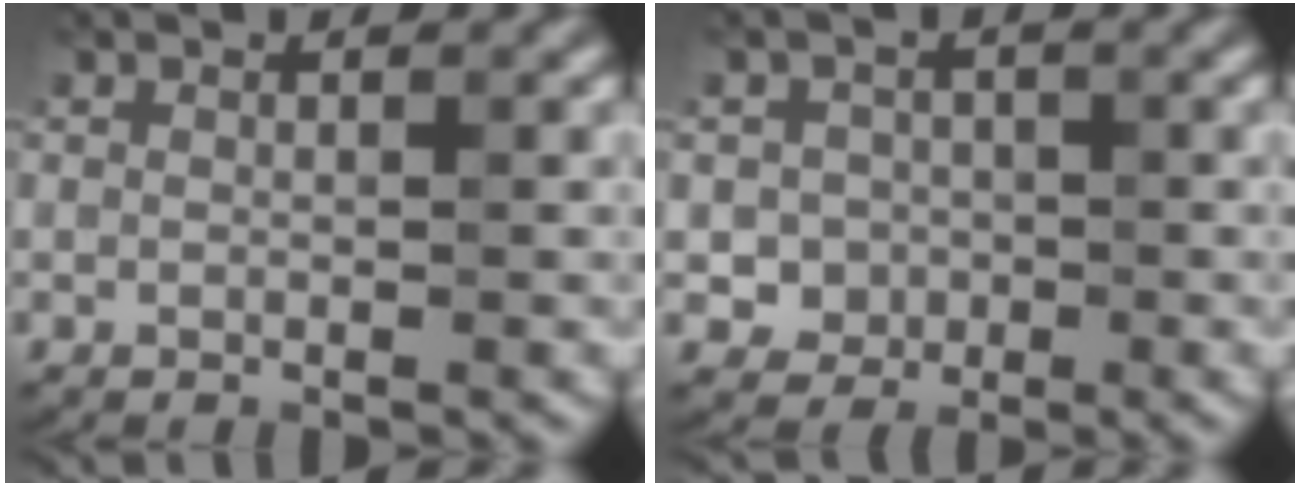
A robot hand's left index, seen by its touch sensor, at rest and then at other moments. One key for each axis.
{"total": 2.6, "fx": -0.5, "fy": 2.5, "fz": 0.5, "tx": 0.008, "ty": -0.002, "tz": -0.016}